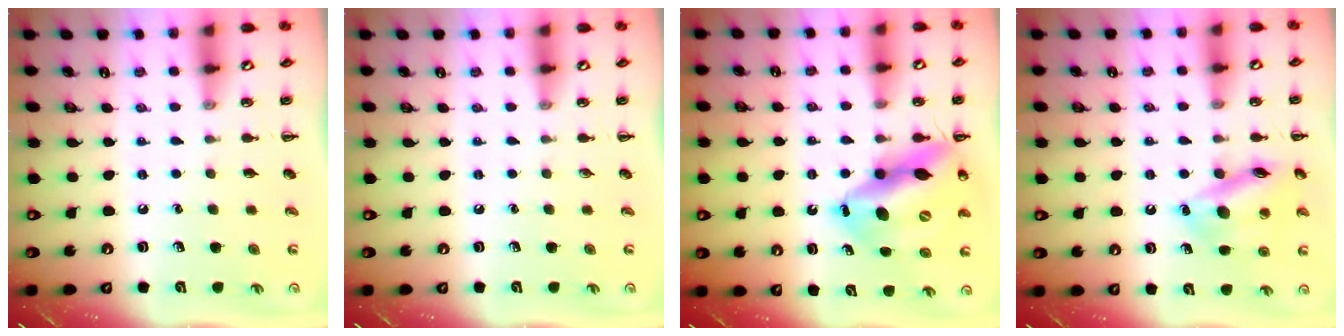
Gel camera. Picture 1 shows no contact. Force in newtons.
{"total": 0.0}
{"total": 17.5, "press": 16.7, "slide": 5.3}
{"total": 15.0, "press": 14.9, "slide": 1.4}